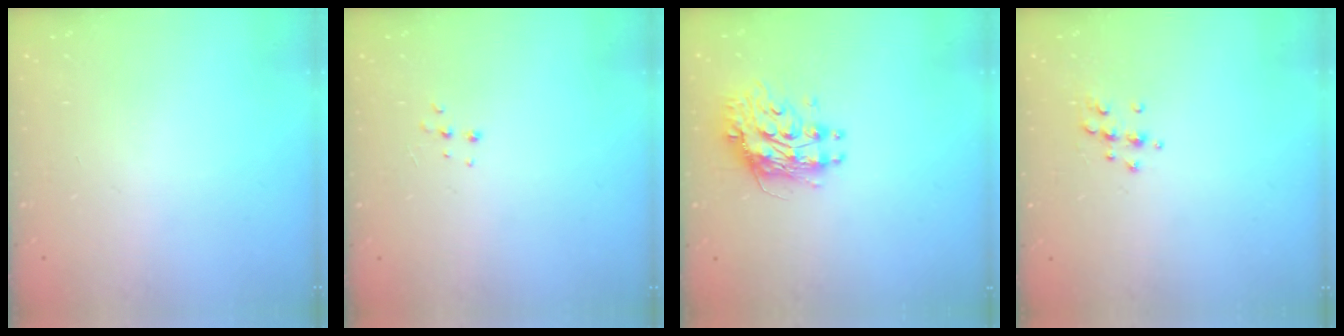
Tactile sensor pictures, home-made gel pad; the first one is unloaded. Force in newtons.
{"total": 4.6, "press": 4.5, "slide": 0.8}
{"total": 10.3, "press": 10.2, "slide": 1.0}
{"total": 6.3, "press": 6.2, "slide": 0.9}